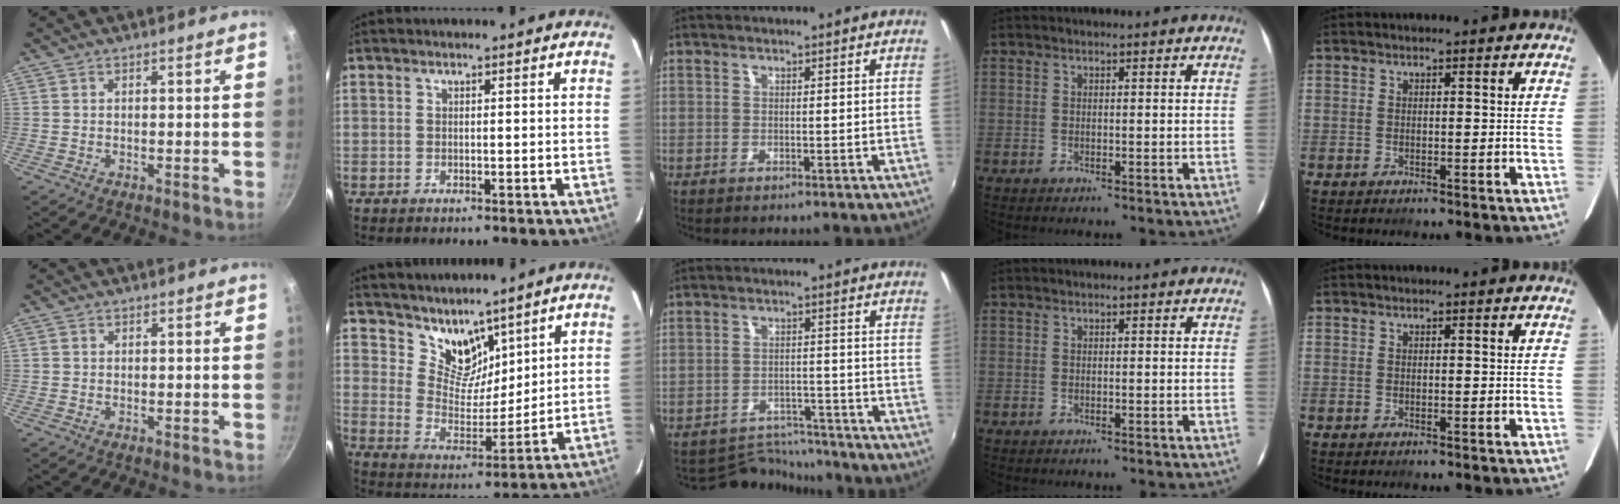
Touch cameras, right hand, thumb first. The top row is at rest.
{"thumb": {"total": 0.5, "force": [0.0, 0.5, 0.1], "torque": [0.001, 0.002, -0.001]}, "index": {"total": 8.8, "force": [7.2, 4.4, 2.6], "torque": [-0.038, 0.000, 0.140]}, "middle": {"total": 6.9, "force": [-6.6, 1.9, -0.8], "torque": [0.000, 0.011, -0.104]}}